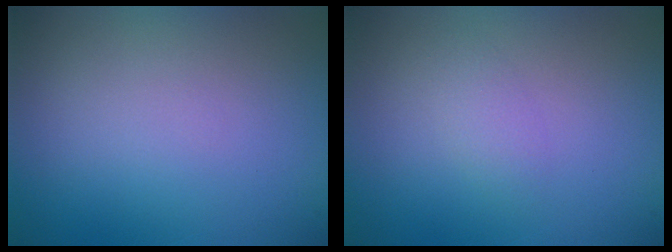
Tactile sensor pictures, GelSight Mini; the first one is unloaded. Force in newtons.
{"total": 1.1, "press": 1.1, "slide": 0.0}